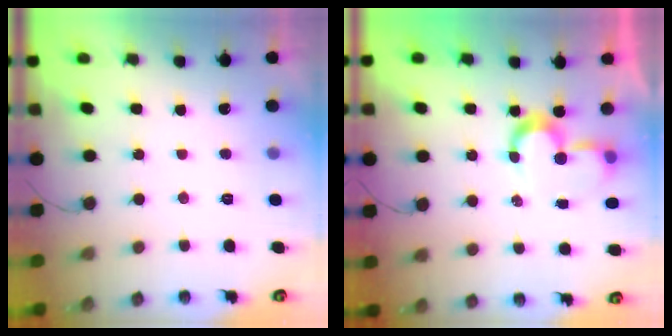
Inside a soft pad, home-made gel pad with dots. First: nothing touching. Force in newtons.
{"total": 8.8, "press": 8.7, "slide": 1.0}